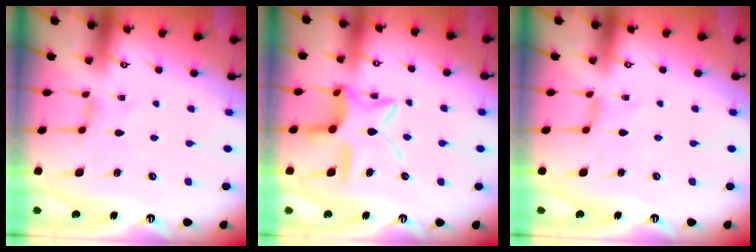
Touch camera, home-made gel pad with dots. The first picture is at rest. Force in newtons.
{"total": 14.0, "press": 14.0, "slide": 1.2}
{"total": 0.0}